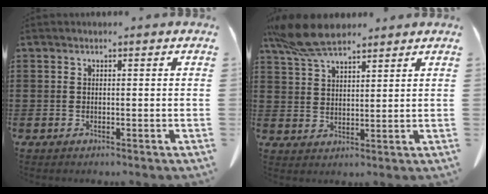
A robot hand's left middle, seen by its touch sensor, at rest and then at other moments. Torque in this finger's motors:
{"motor_torque": [0.89, 0.27, 0.27, 0.14]}